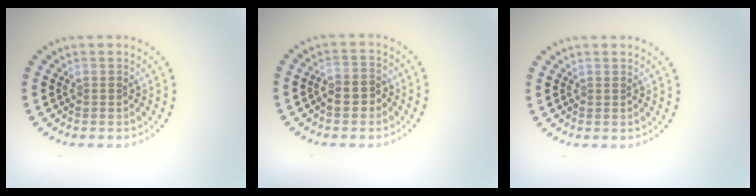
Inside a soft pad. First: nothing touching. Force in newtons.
{"total": 2.0, "press": 1.9, "slide": 0.6}
{"total": 0.0}